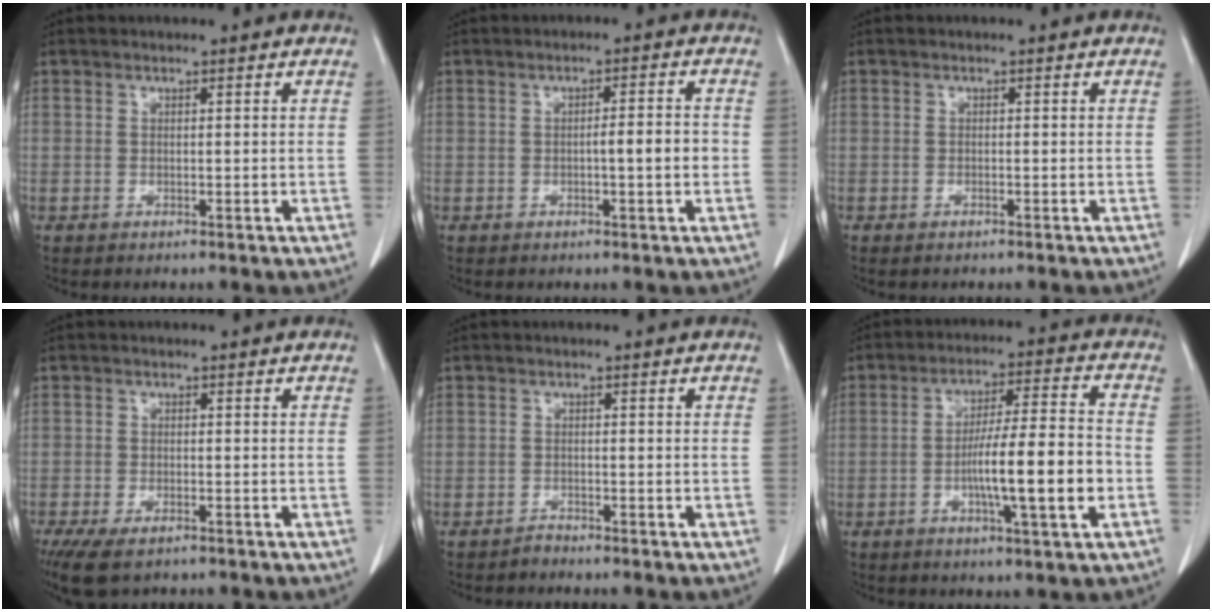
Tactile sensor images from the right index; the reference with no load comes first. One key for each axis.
{"total": 3.7, "fx": -0.7, "fy": 0.3, "fz": 3.6, "tx": -0.054, "ty": 0.001, "tz": -0.011}
{"total": 0.7, "fx": -0.6, "fy": 0.2, "fz": 0.4, "tx": -0.012, "ty": -0.002, "tz": -0.008}
{"total": 6.6, "fx": -4.7, "fy": 2.5, "fz": 3.9, "tx": -0.069, "ty": -0.013, "tz": -0.076}
{"total": 0.9, "fx": -0.9, "fy": 0.1, "fz": -0.1, "tx": 0.006, "ty": -0.002, "tz": -0.017}
{"total": 12.2, "fx": -3.0, "fy": 0.6, "fz": 11.8, "tx": -0.194, "ty": 0.004, "tz": -0.051}